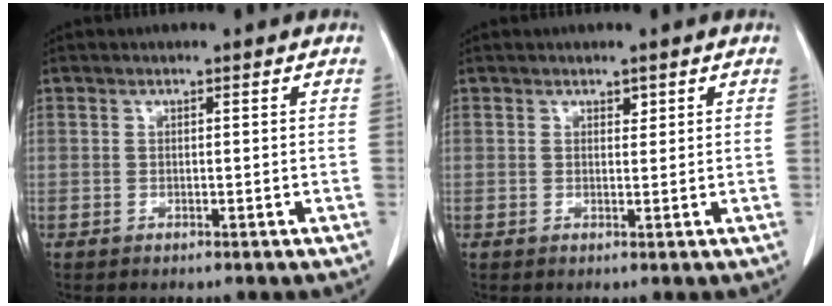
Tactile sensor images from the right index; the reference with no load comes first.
{"total": 0.9, "force": [0.6, 0.5, 0.4], "torque": [-0.005, -0.004, 0.007]}